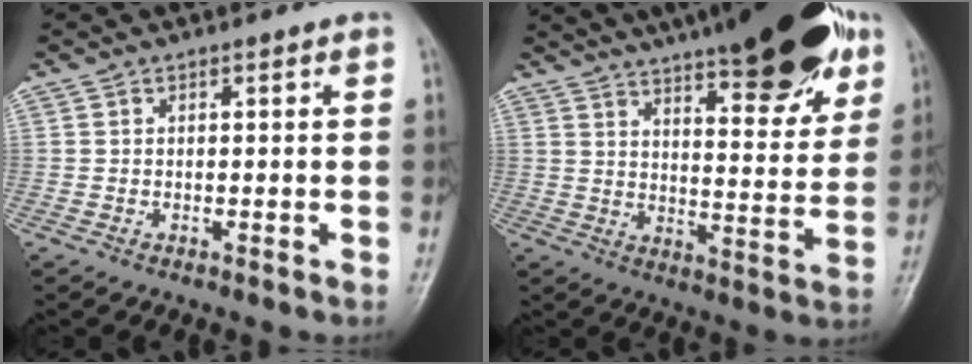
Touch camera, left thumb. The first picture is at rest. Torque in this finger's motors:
{"motor_torque": [0.91, 0.37, 1.70, -1.06, 0.11]}